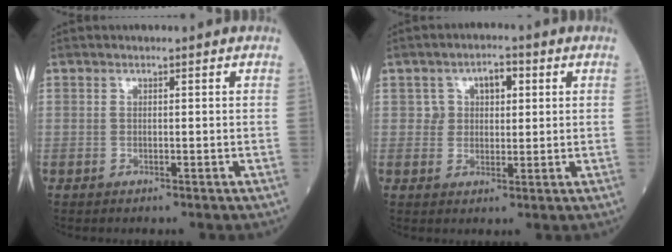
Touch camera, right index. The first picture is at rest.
{"total": 4.7, "force": [1.7, 3.1, 3.1], "torque": [-0.039, 0.011, 0.027]}